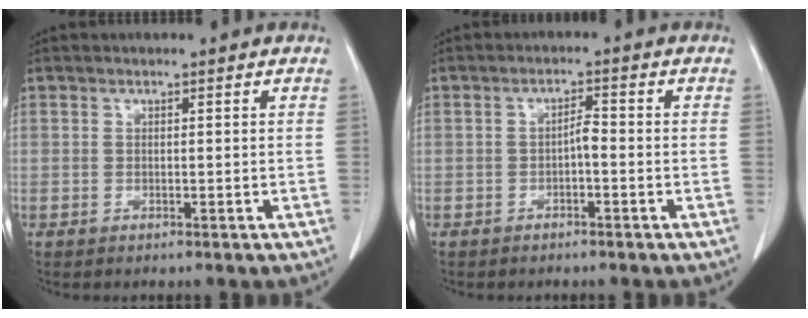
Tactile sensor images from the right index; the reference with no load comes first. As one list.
[{"total": 2.0, "force": [-0.7, 0.5, 1.8], "torque": [-0.027, 0.004, -0.013]}]